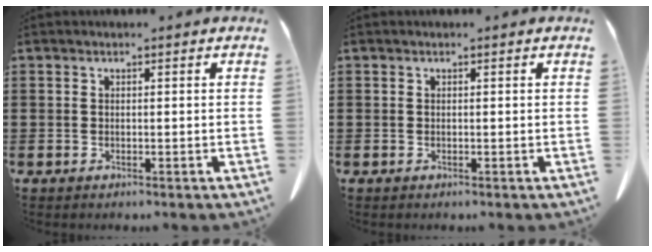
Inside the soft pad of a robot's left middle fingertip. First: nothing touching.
{"total": 0.0}